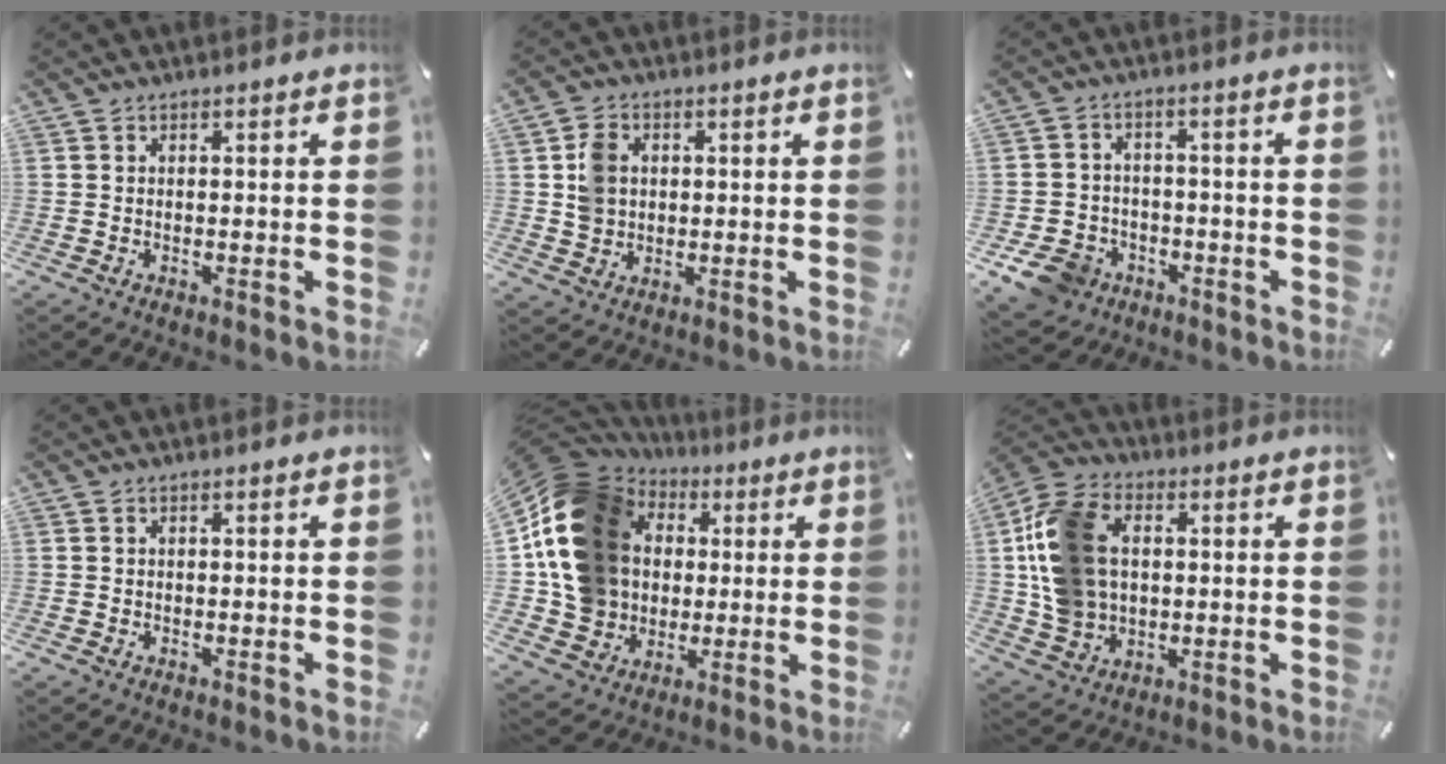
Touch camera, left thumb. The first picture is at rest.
{"total": 5.7, "force": [0.9, 5.1, 2.4], "torque": [-0.047, 0.010, 0.019]}
{"total": 8.3, "force": [-4.4, 6.6, 2.7], "torque": [-0.070, 0.035, -0.080]}
{"total": 0.0}
{"total": 19.1, "force": [2.6, 17.0, 8.4], "torque": [-0.168, -0.008, 0.064]}
{"total": 16.0, "force": [2.0, 12.5, 9.7], "torque": [-0.217, 0.016, 0.040]}